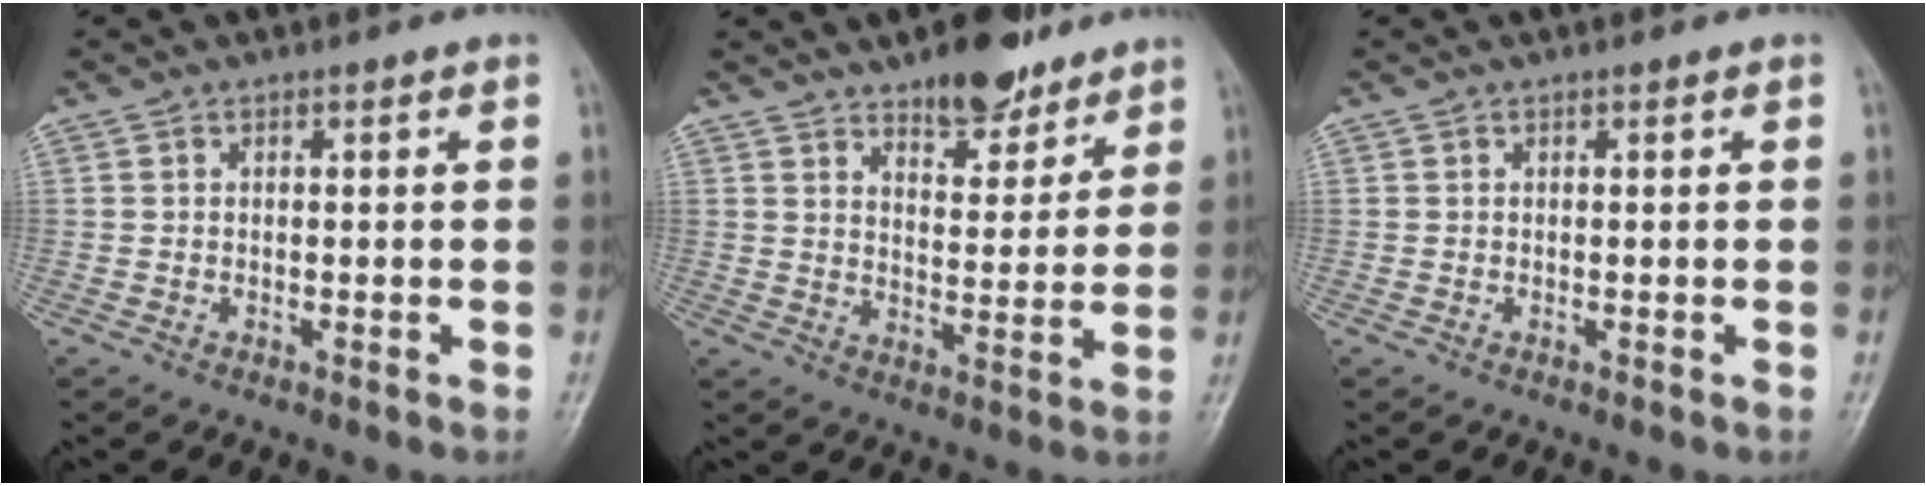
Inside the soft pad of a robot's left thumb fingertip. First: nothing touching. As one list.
[{"total": 9.7, "force": [7.3, 4.1, 5.0], "torque": [-0.043, -0.049, 0.114]}, {"total": 0.0}]